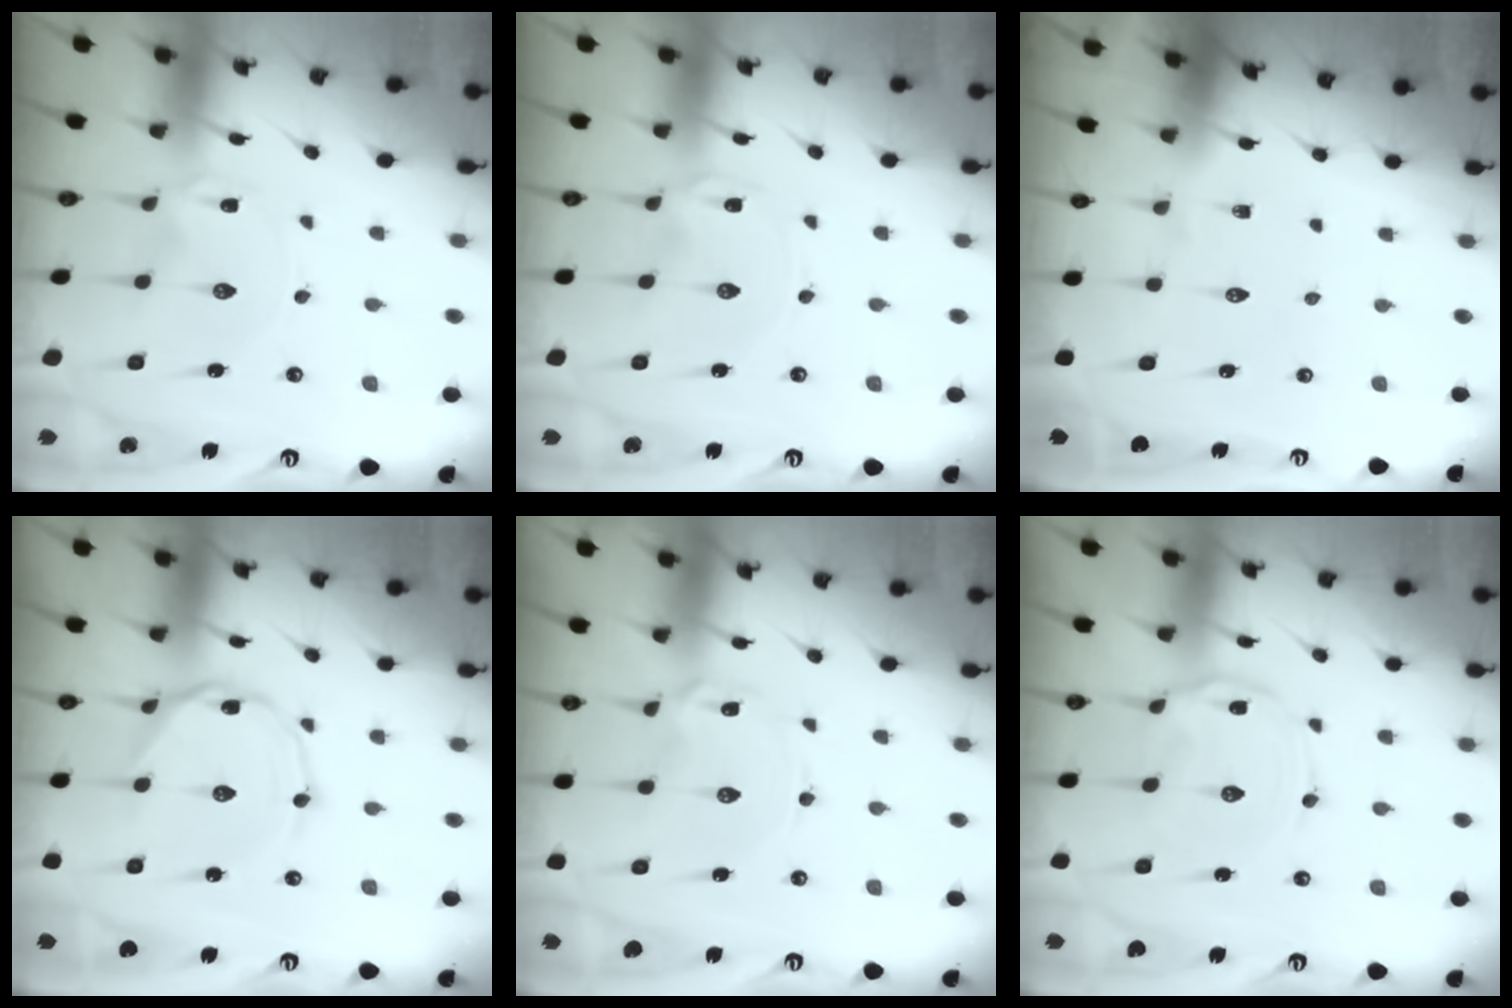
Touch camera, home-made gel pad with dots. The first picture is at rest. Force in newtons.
{"total": 0.0}
{"total": 0.0}
{"total": 1.7, "press": 1.7, "slide": 0.3}
{"total": 0.9, "press": 0.9, "slide": 0.1}
{"total": 2.8, "press": 2.8, "slide": 0.4}